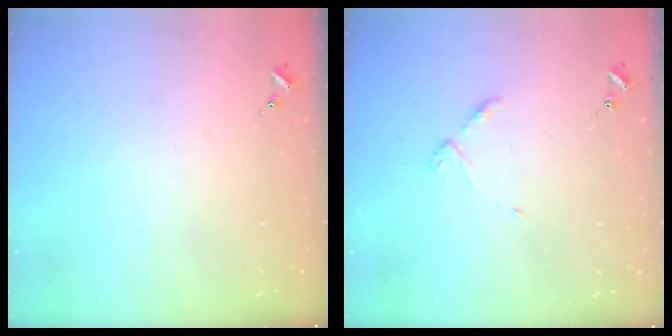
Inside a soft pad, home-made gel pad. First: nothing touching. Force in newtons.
{"total": 4.4, "press": 4.3, "slide": 0.5}